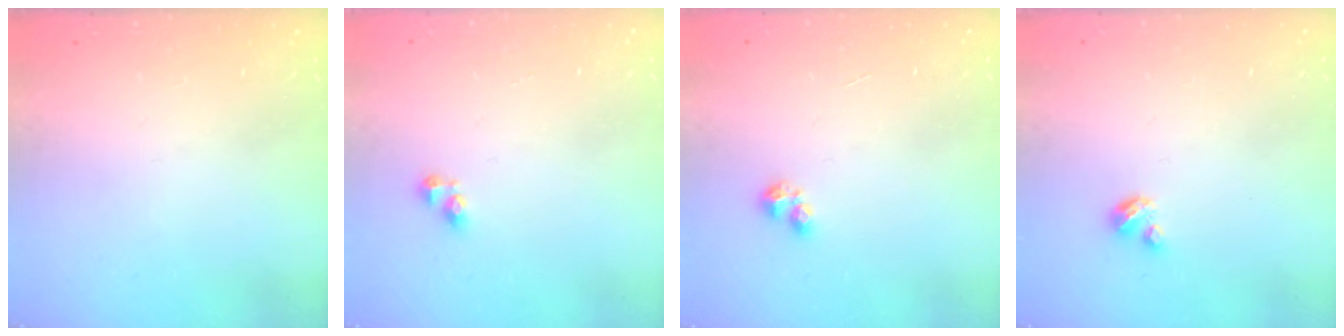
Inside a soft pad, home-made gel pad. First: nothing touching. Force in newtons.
{"total": 4.0, "press": 4.0, "slide": 0.5}
{"total": 2.4, "press": 2.4, "slide": 0.4}
{"total": 2.9, "press": 2.9, "slide": 0.3}